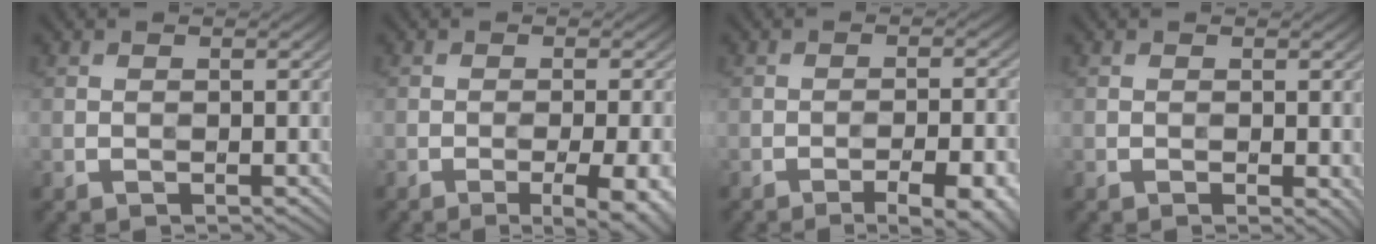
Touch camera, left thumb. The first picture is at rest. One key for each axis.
{"total": 6.1, "fx": -2.7, "fy": 1.3, "fz": 5.3, "tx": -0.075, "ty": 0.000, "tz": -0.031}
{"total": 9.0, "fx": -5.7, "fy": 2.3, "fz": 6.5, "tx": -0.091, "ty": 0.013, "tz": -0.060}
{"total": 1.3, "fx": -0.1, "fy": 0.5, "fz": 1.2, "tx": -0.016, "ty": -0.007, "tz": 0.000}